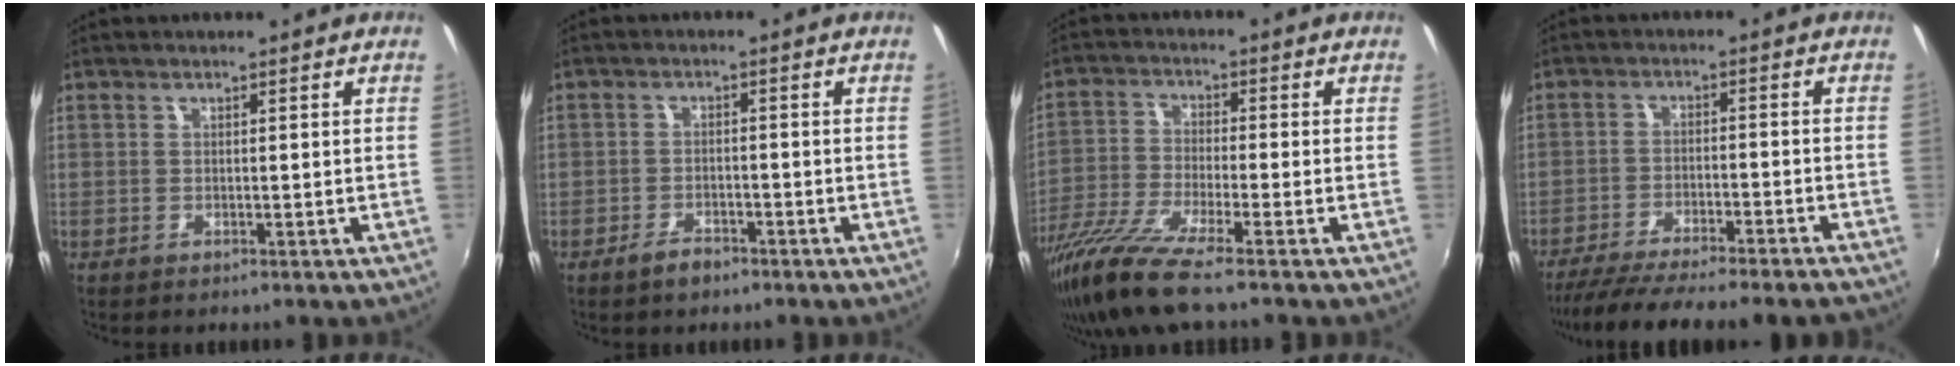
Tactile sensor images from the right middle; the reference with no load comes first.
{"total": 3.1, "force": [-2.4, 1.6, 1.2], "torque": [-0.031, 0.003, -0.038]}
{"total": 11.6, "force": [-8.8, 0.4, 7.6], "torque": [-0.166, -0.036, -0.170]}
{"total": 16.6, "force": [-14.7, 1.1, 7.6], "torque": [-0.149, -0.030, -0.223]}